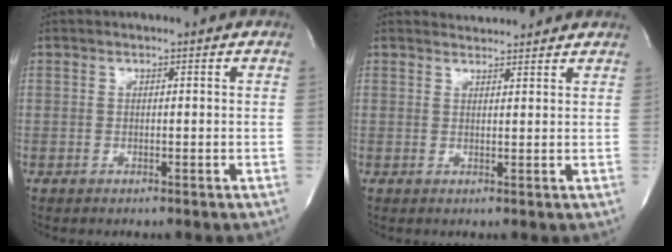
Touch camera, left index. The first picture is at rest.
{"total": 4.3, "force": [4.2, 0.6, 0.1], "torque": [-0.009, 0.016, 0.052]}